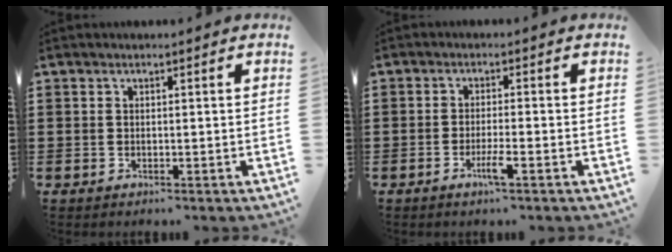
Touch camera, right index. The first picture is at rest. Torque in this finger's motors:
{"motor_torque": [-0.22, 0.22, 0.08, 0.02]}